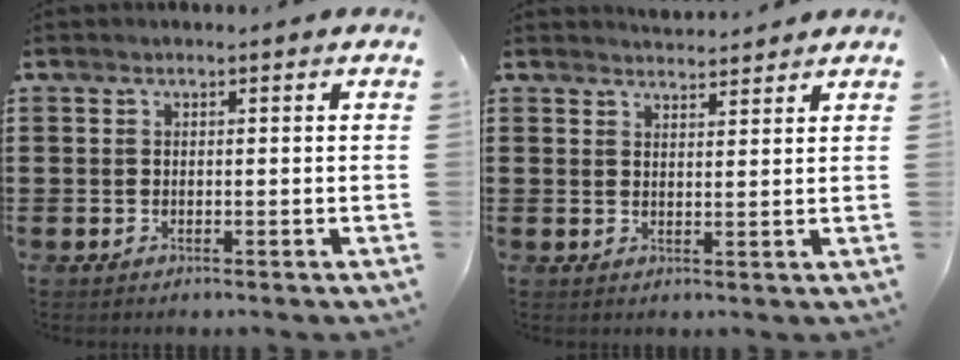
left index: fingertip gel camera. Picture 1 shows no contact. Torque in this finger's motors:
{"motor_torque": [2.14, 0.00, -0.45, -0.21]}